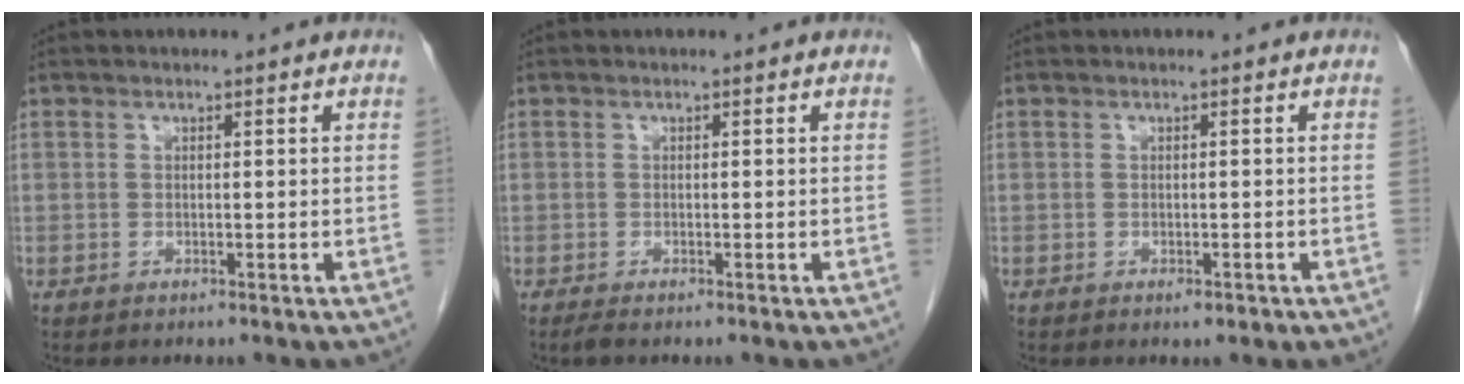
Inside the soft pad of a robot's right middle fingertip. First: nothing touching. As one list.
[{"total": 0.7, "force": [-0.6, 0.0, 0.4], "torque": [-0.014, -0.003, -0.011]}, {"total": 0.9, "force": [-0.5, 0.3, 0.7], "torque": [-0.011, -0.001, -0.003]}]